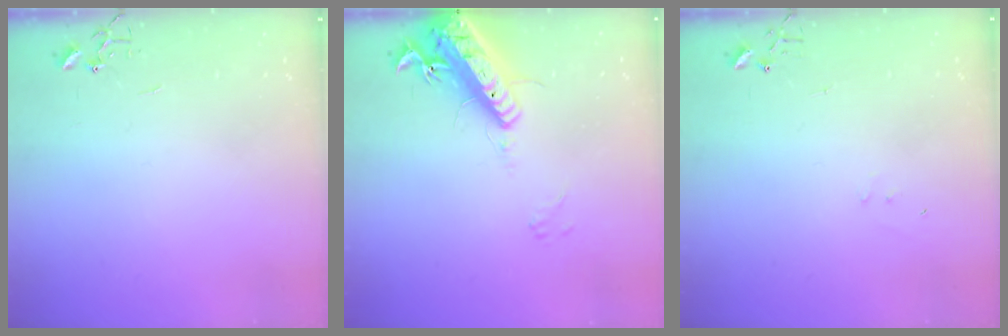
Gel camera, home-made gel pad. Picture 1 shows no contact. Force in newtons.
{"total": 19.0, "press": 18.7, "slide": 3.7}
{"total": 4.9, "press": 4.9, "slide": 0.3}